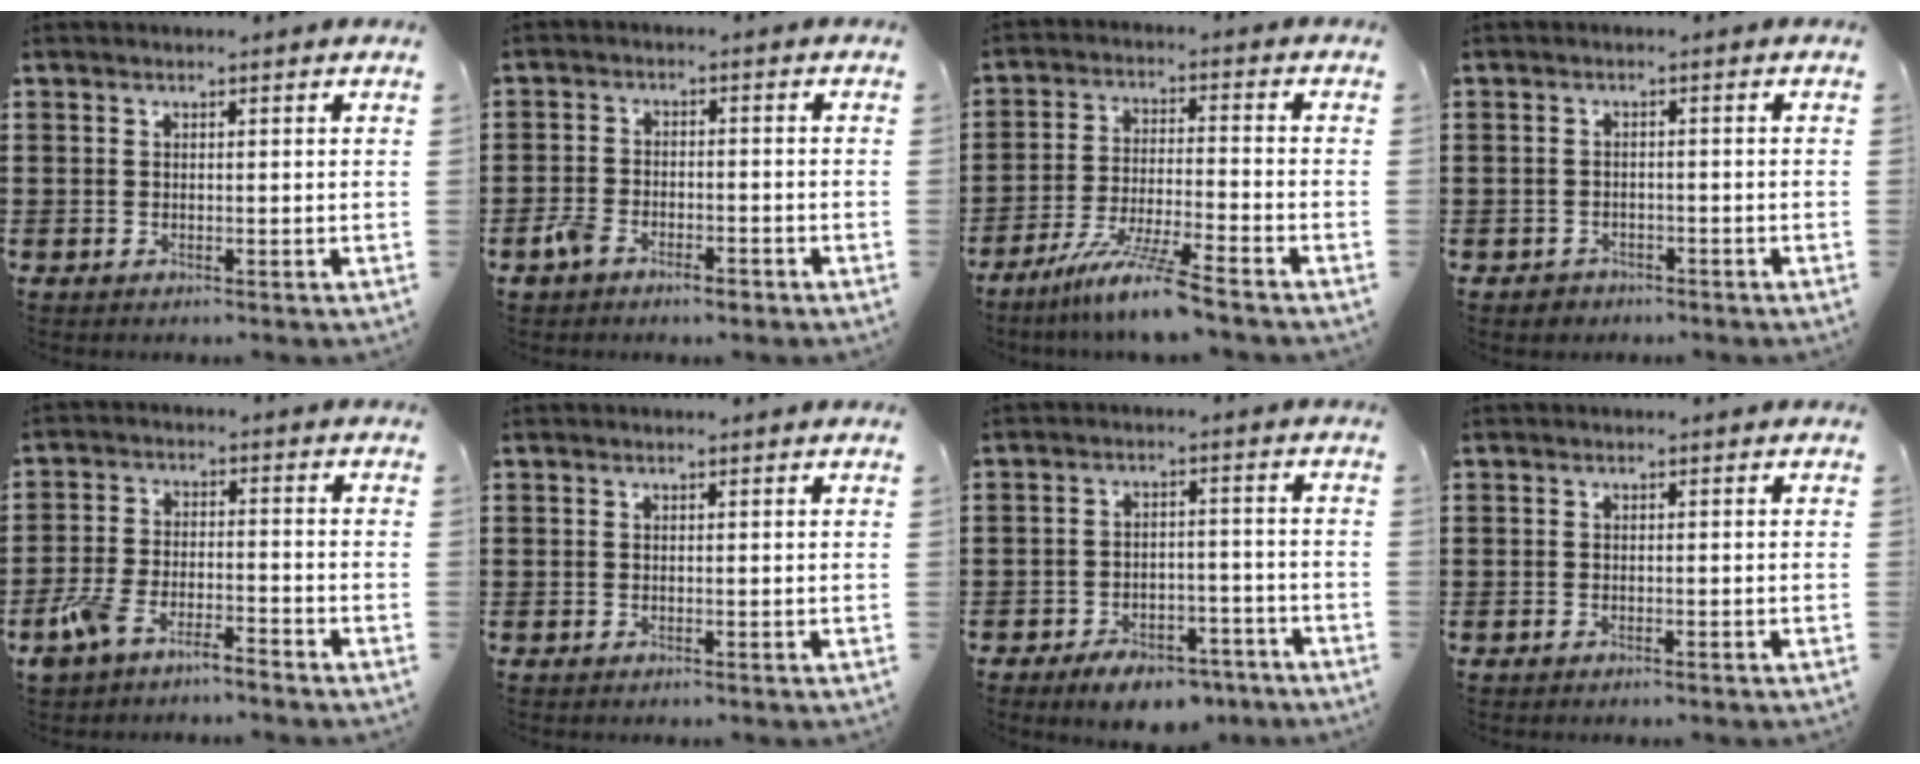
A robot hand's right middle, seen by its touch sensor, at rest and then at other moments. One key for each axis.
{"total": 4.0, "fx": -3.0, "fy": 1.8, "fz": 1.8, "tx": -0.052, "ty": 0.003, "tz": -0.064}
{"total": 8.3, "fx": -6.7, "fy": -0.4, "fz": 4.9, "tx": -0.102, "ty": -0.016, "tz": -0.130}
{"total": 1.3, "fx": -1.2, "fy": 0.6, "fz": 0.0, "tx": -0.004, "ty": 0.003, "tz": -0.027}
{"total": 5.7, "fx": -5.1, "fy": 1.0, "fz": 2.3, "tx": -0.067, "ty": -0.001, "tz": -0.106}
{"total": 0.0}
{"total": 5.6, "fx": -5.1, "fy": 1.5, "fz": 1.8, "tx": -0.026, "ty": 0.013, "tz": -0.096}
{"total": 0.6, "fx": -0.5, "fy": 0.1, "fz": 0.3, "tx": -0.008, "ty": -0.002, "tz": -0.008}